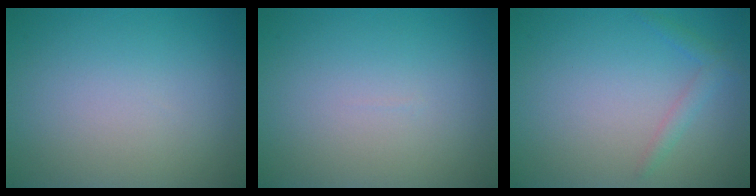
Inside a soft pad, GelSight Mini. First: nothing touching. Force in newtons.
{"total": 0.0}
{"total": 1.4, "press": 1.4, "slide": 0.1}